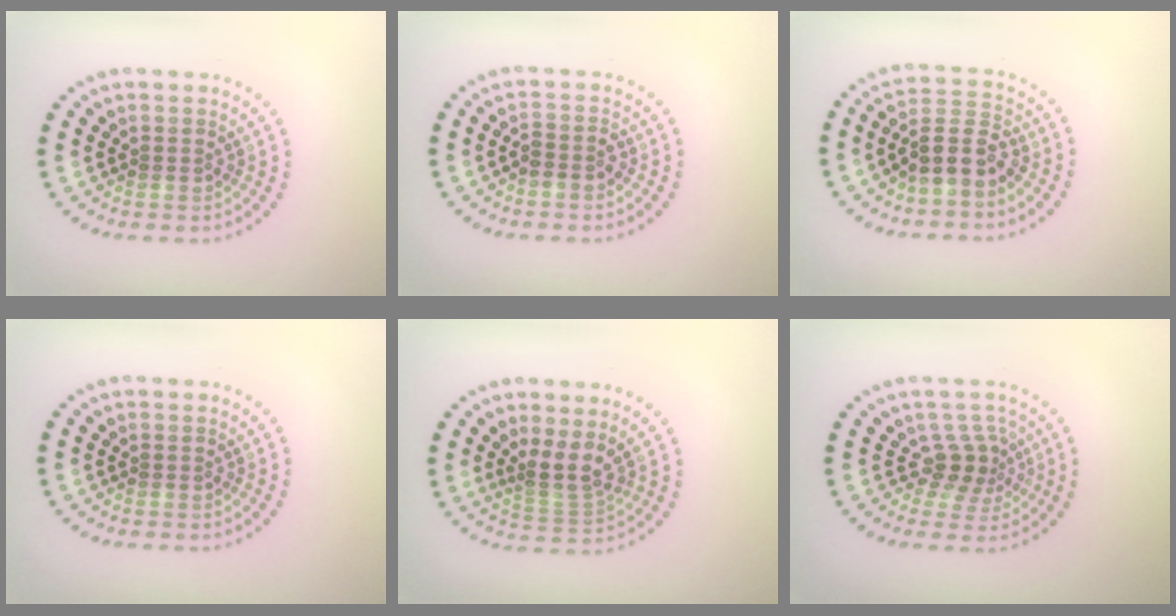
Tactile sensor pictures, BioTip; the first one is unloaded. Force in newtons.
{"total": 1.4, "press": 1.2, "slide": 0.7}
{"total": 3.5, "press": 3.1, "slide": 1.6}
{"total": 0.0}
{"total": 3.0, "press": 2.0, "slide": 2.2}
{"total": 2.5, "press": 1.8, "slide": 1.8}